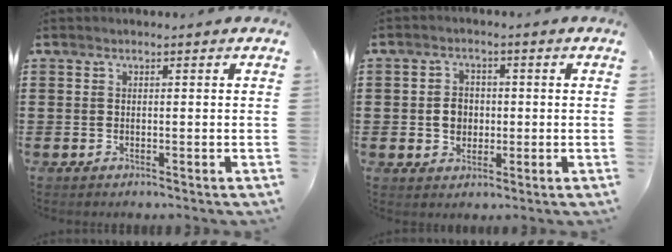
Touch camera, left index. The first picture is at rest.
{"total": 3.8, "force": [-0.3, 3.1, 2.1], "torque": [-0.042, 0.005, -0.011]}